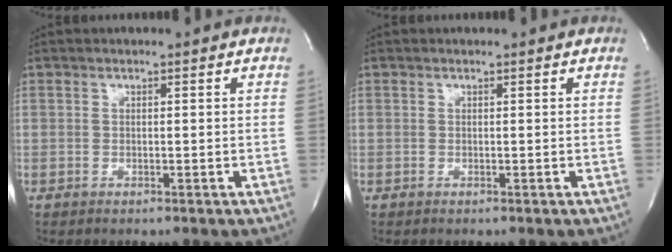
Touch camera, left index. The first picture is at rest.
{"total": 0.0}